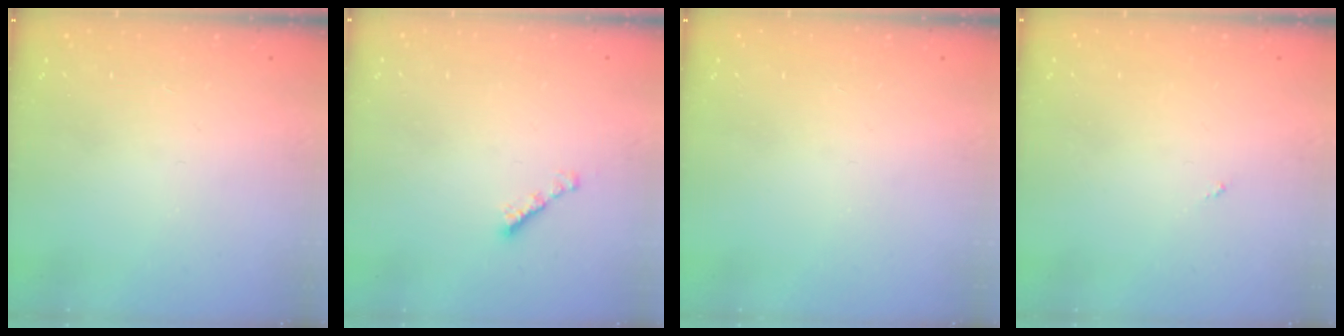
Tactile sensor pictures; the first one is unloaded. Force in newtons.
{"total": 2.3, "press": 2.2, "slide": 0.4}
{"total": 0.0}
{"total": 0.0}